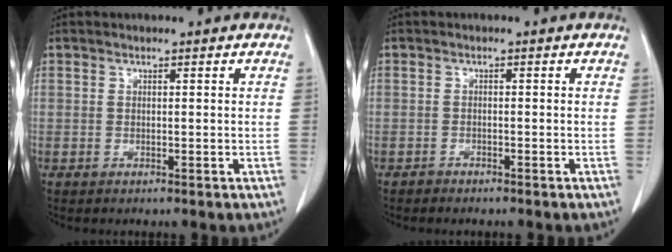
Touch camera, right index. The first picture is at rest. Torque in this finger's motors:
{"motor_torque": [0.07, -0.10, 0.02, 0.01]}